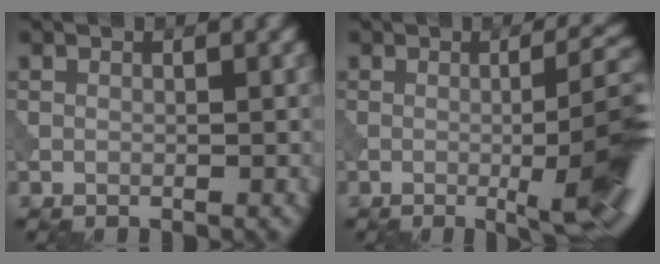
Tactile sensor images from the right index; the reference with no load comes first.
{"total": 10.0, "force": [-1.5, 2.3, 9.7], "torque": [-0.114, 0.002, -0.014]}